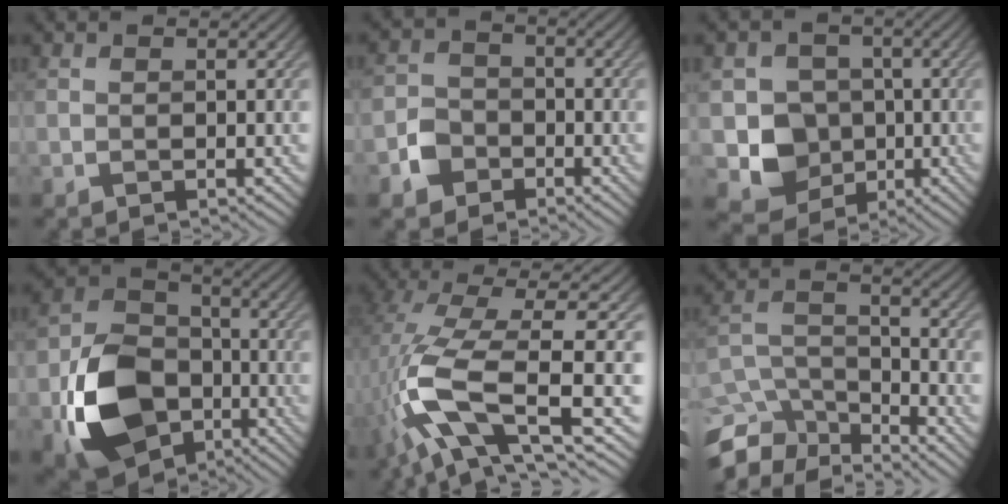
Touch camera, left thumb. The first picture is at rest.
{"total": 4.1, "force": [-2.2, 3.2, 1.3], "torque": [-0.029, 0.002, -0.053]}
{"total": 7.2, "force": [-1.3, 6.5, 2.8], "torque": [-0.054, -0.014, -0.033]}
{"total": 14.4, "force": [-5.3, 10.5, 8.3], "torque": [-0.188, -0.034, -0.113]}
{"total": 12.3, "force": [-1.7, 3.7, 11.6], "torque": [-0.243, 0.000, -0.033]}
{"total": 10.5, "force": [-8.7, 4.2, 4.3], "torque": [-0.121, -0.013, -0.148]}